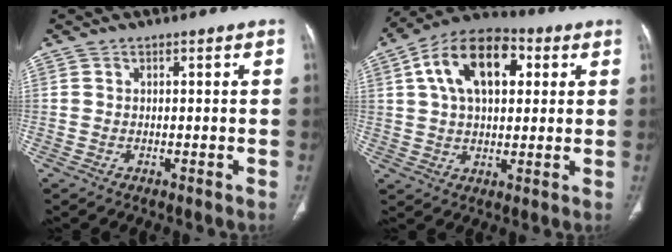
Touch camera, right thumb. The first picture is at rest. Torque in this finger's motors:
{"motor_torque": [0.89, 4.12, 1.24, -0.16, 0.24]}